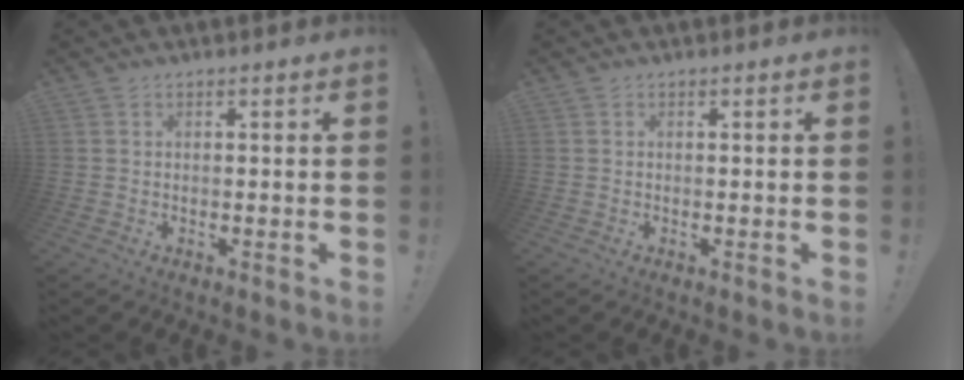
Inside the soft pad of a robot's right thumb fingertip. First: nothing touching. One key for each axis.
{"total": 0.0}